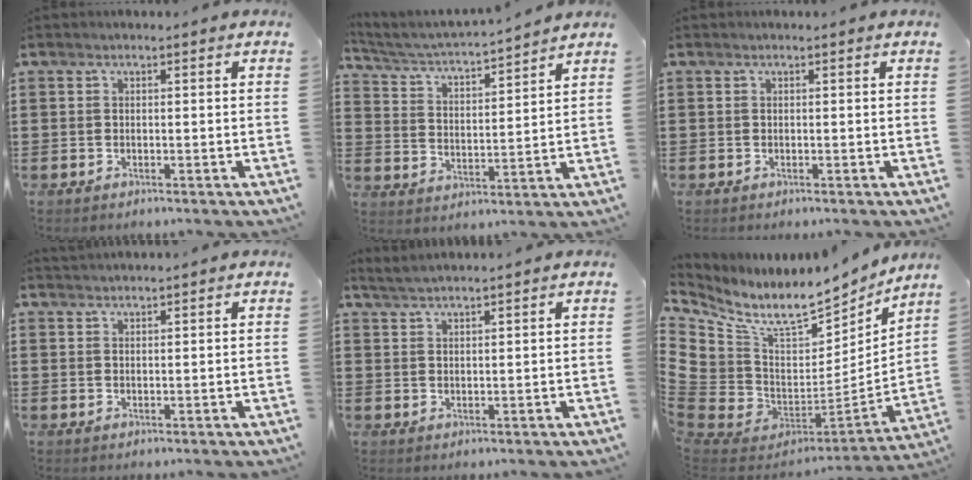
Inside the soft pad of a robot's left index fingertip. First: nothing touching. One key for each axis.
{"total": 3.3, "fx": 3.2, "fy": -0.3, "fz": 0.9, "tx": -0.036, "ty": -0.030, "tz": 0.044}
{"total": 0.0}
{"total": 1.4, "fx": 1.4, "fy": -0.1, "fz": 0.1, "tx": -0.003, "ty": 0.000, "tz": 0.028}
{"total": 2.1, "fx": 2.1, "fy": -0.3, "fz": 0.3, "tx": -0.010, "ty": 0.002, "tz": 0.041}
{"total": 9.5, "fx": 7.5, "fy": 5.1, "fz": 2.9, "tx": -0.104, "ty": -0.068, "tz": 0.132}